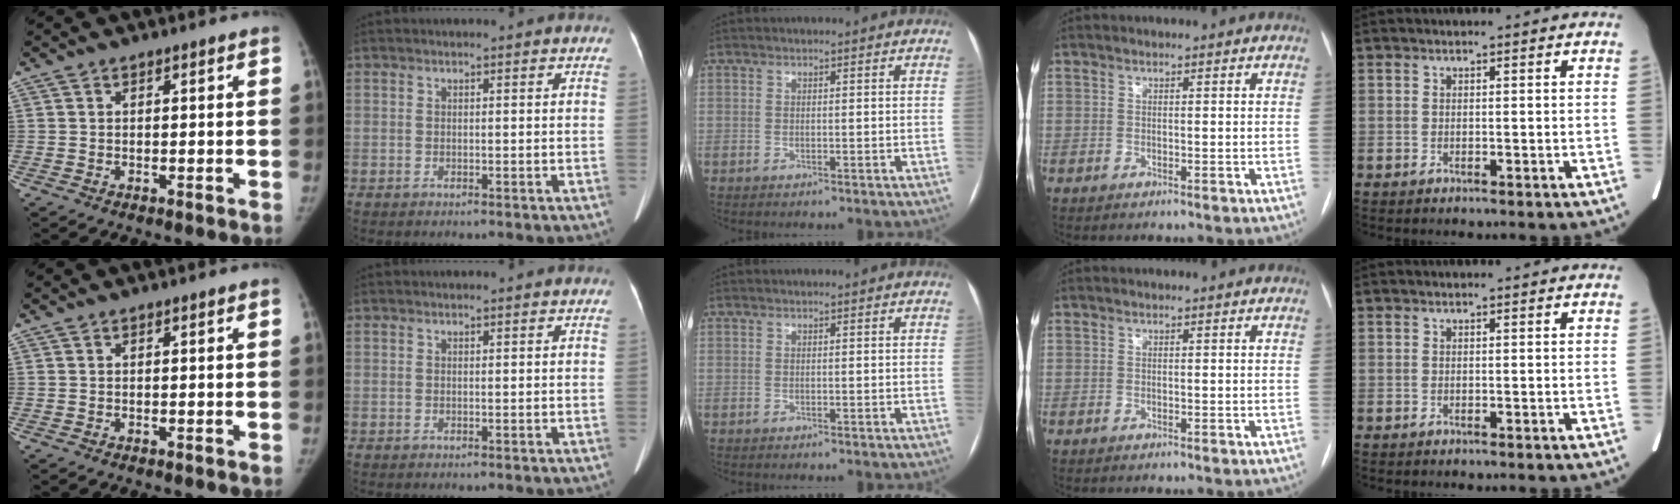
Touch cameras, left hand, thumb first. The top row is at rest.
{}